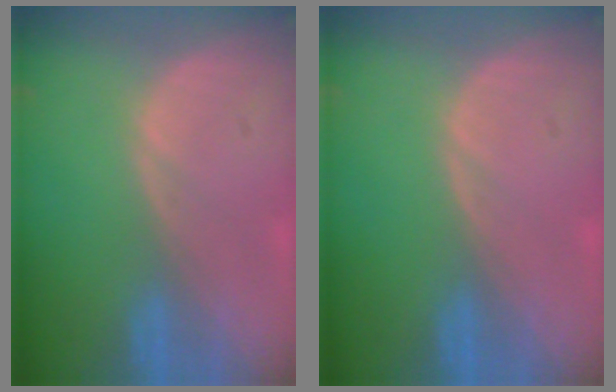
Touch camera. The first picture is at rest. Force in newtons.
{"total": 0.0}